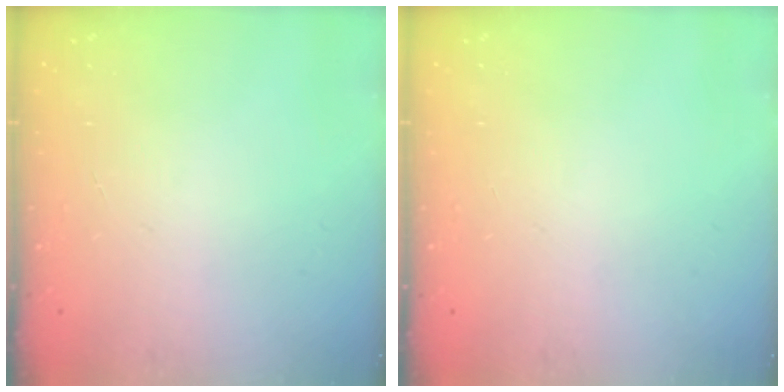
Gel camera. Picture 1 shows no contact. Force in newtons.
{"total": 0.0}